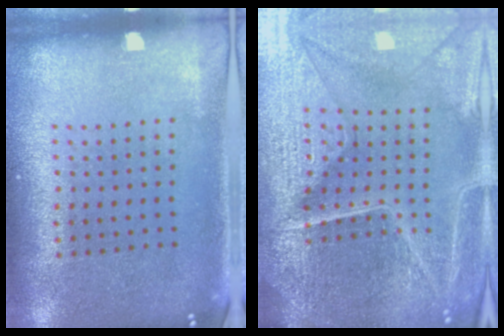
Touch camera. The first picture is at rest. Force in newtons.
{"total": 6.2, "press": 5.5, "slide": 2.9}